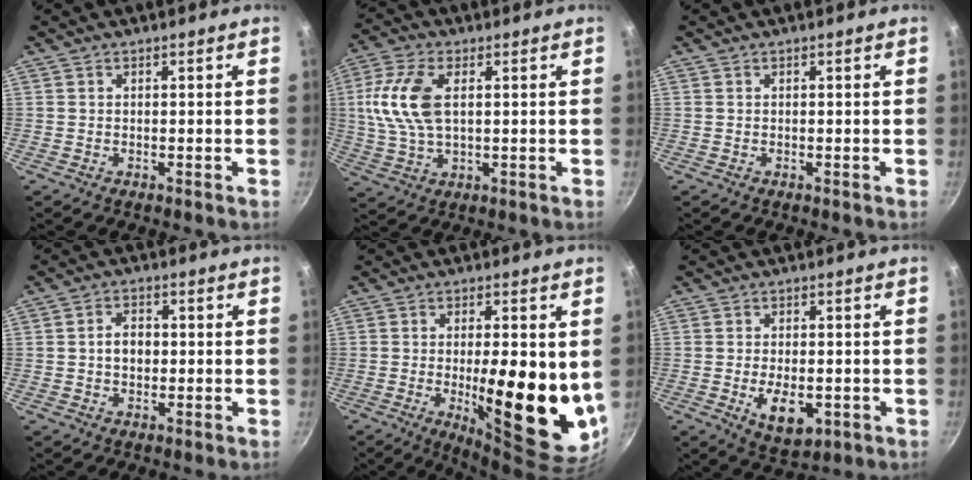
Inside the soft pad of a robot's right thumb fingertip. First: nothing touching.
{"total": 11.9, "force": [2.1, 6.5, 9.8], "torque": [-0.201, 0.009, 0.036]}
{"total": 0.0}
{"total": 4.6, "force": [0.0, 3.4, 3.1], "torque": [-0.034, 0.012, -0.004]}
{"total": 18.0, "force": [-1.0, 5.7, 17.0], "torque": [-0.229, -0.023, -0.008]}
{"total": 8.3, "force": [-2.1, 4.5, 6.6], "torque": [-0.094, -0.003, -0.020]}